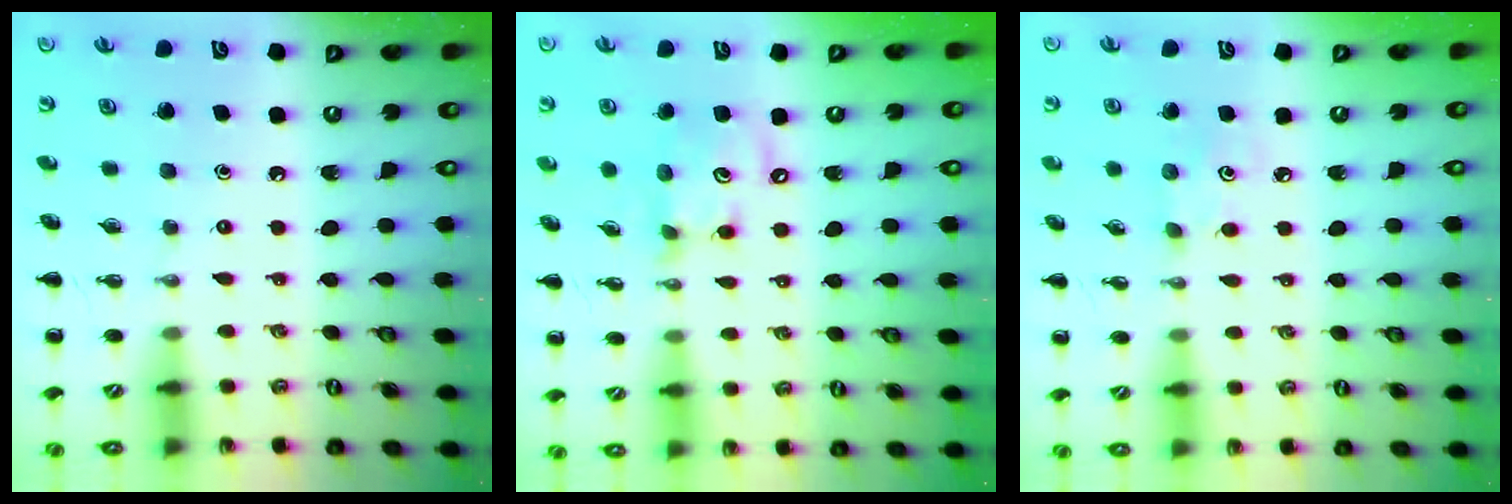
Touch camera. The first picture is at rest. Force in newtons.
{"total": 8.8, "press": 8.7, "slide": 1.2}
{"total": 2.9, "press": 2.8, "slide": 0.8}